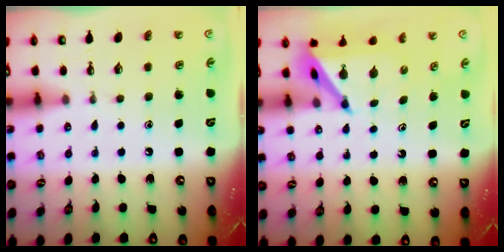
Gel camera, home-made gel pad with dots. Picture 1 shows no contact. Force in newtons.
{"total": 5.1, "press": 5.0, "slide": 0.4}